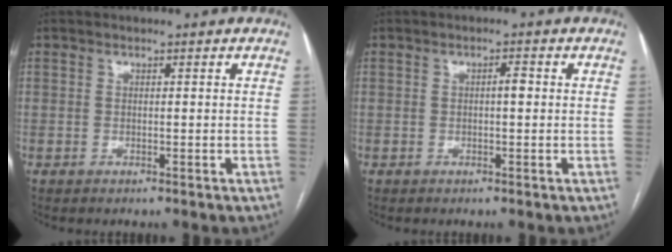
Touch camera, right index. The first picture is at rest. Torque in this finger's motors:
{"motor_torque": [0.26, -0.04, 0.21, 0.04]}